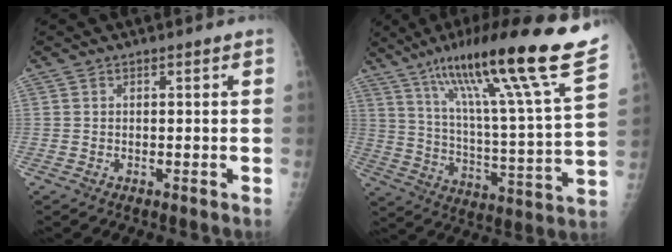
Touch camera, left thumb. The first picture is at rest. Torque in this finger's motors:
{"motor_torque": [0.79, 0.38, 1.40, -1.36, 0.17]}